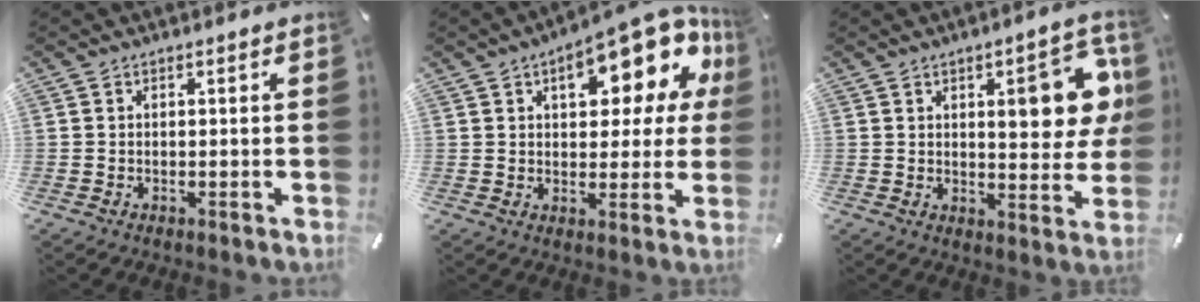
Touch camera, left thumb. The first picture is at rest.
{"total": 17.2, "force": [8.9, 8.1, 12.3], "torque": [-0.147, -0.056, 0.140]}
{"total": 13.6, "force": [3.9, 5.3, 11.9], "torque": [-0.149, -0.009, 0.056]}